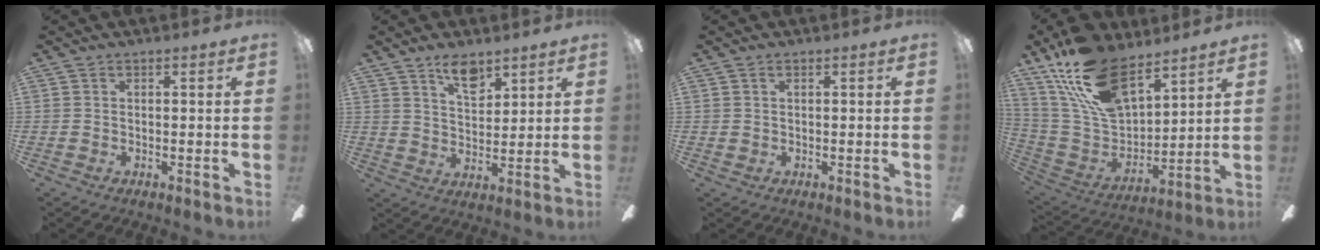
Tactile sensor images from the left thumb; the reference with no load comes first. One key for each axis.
{"total": 7.4, "fx": 5.4, "fy": 3.1, "fz": 3.9, "tx": -0.059, "ty": -0.025, "tz": 0.094}
{"total": 0.7, "fx": 0.3, "fy": 0.4, "fz": 0.4, "tx": -0.008, "ty": 0.003, "tz": 0.005}
{"total": 21.1, "fx": 14.0, "fy": 9.8, "fz": 12.4, "tx": -0.259, "ty": -0.080, "tz": 0.253}